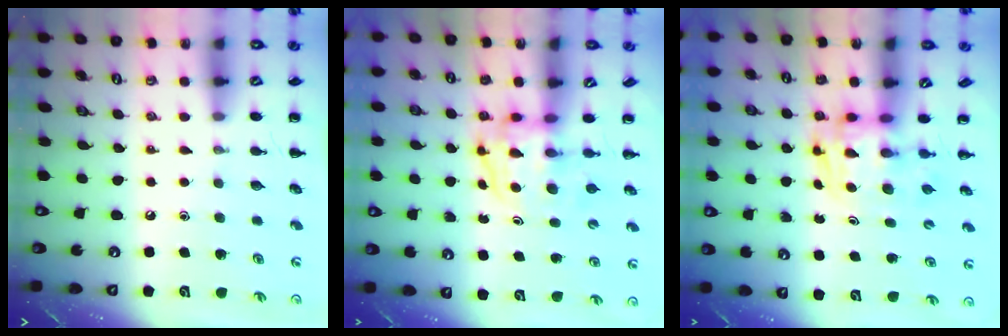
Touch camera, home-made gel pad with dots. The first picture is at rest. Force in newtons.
{"total": 3.9, "press": 3.8, "slide": 0.6}
{"total": 2.9, "press": 2.9, "slide": 0.5}